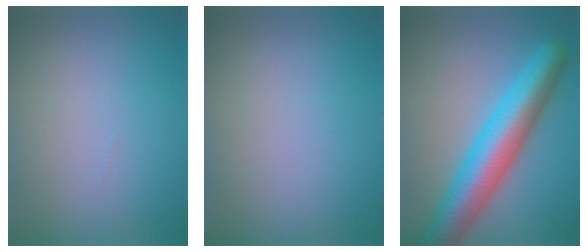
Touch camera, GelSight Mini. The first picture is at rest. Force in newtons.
{"total": 0.0}
{"total": 8.3, "press": 8.3, "slide": 0.2}